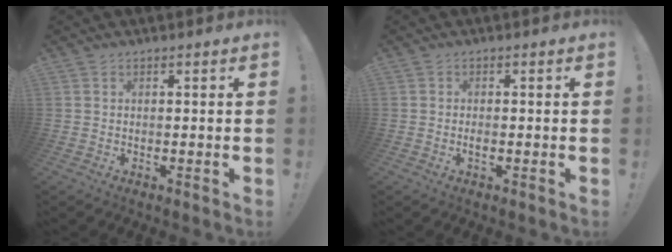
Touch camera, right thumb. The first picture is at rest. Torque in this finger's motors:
{"motor_torque": [0.20, 0.25, 0.52, -0.16, 0.00]}